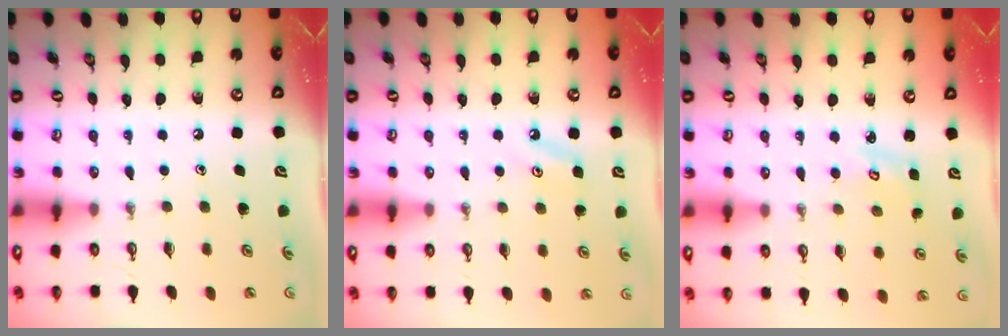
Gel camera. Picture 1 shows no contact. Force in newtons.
{"total": 3.9, "press": 3.9, "slide": 0.4}
{"total": 2.3, "press": 2.3, "slide": 0.2}